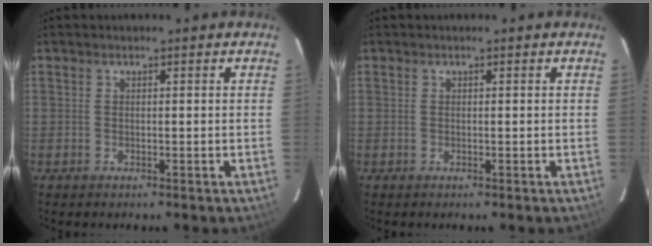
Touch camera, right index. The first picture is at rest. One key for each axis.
{"total": 0.0}